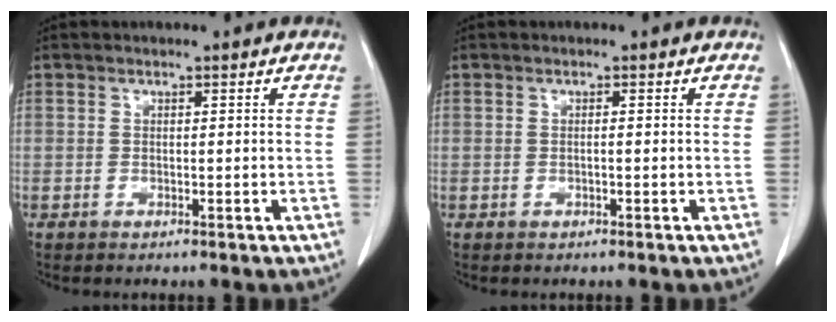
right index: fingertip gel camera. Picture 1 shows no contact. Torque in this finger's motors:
{"motor_torque": [-0.05, 0.02, 0.00, -0.01]}